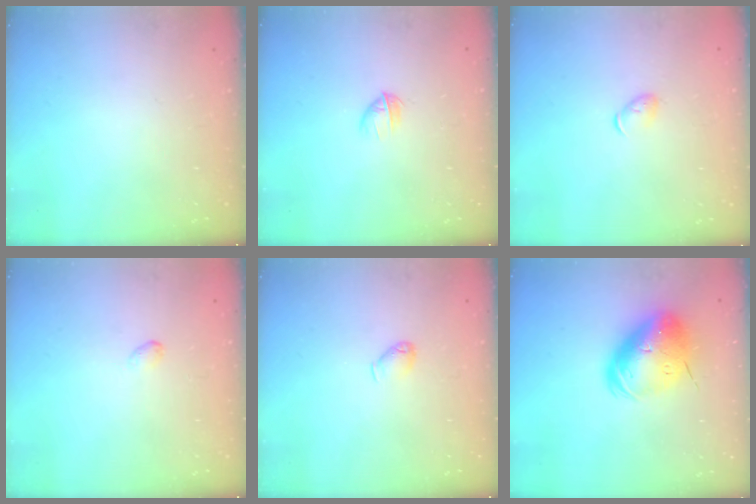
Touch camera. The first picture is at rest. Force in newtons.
{"total": 3.1, "press": 3.0, "slide": 0.9}
{"total": 4.5, "press": 4.4, "slide": 1.0}
{"total": 2.7, "press": 2.7, "slide": 0.5}
{"total": 4.7, "press": 4.6, "slide": 1.0}
{"total": 16.0, "press": 15.7, "slide": 2.9}